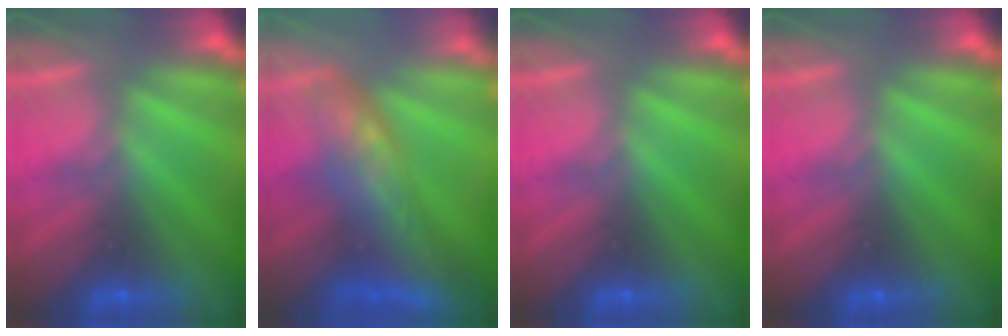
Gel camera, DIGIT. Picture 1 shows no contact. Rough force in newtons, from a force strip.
{"total": 8.6}
{"total": 0.0}
{"total": 0.0}